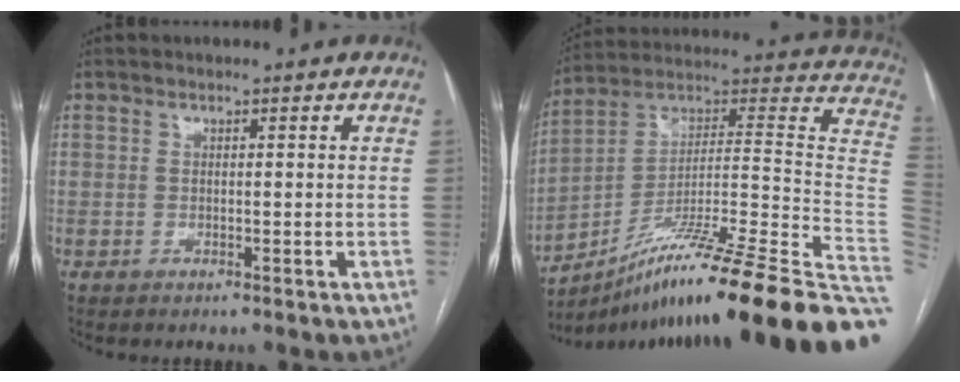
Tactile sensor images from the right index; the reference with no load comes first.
{"total": 31.4, "force": [-19.7, -1.0, 24.5], "torque": [-0.225, 0.028, -0.320]}